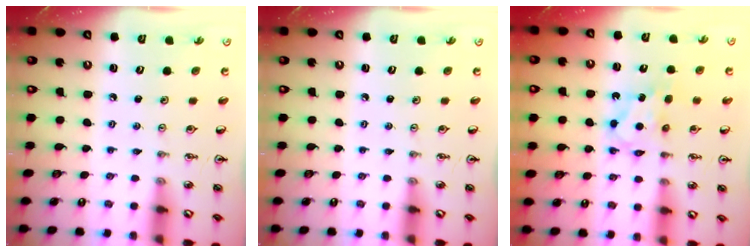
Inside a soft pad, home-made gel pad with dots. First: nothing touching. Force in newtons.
{"total": 0.0}
{"total": 7.0, "press": 6.9, "slide": 1.1}